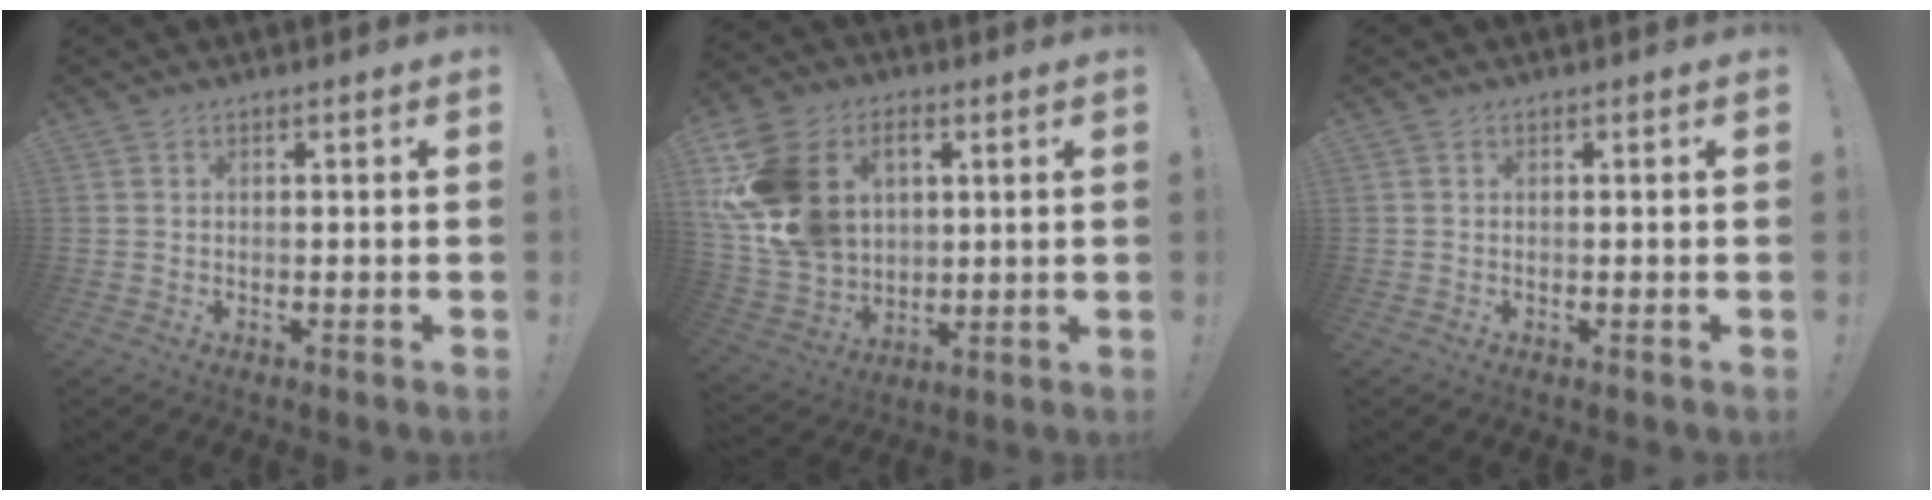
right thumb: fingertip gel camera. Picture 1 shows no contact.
{"total": 19.5, "force": [5.6, 14.6, 11.6], "torque": [-0.236, -0.017, 0.112]}
{"total": 0.0}